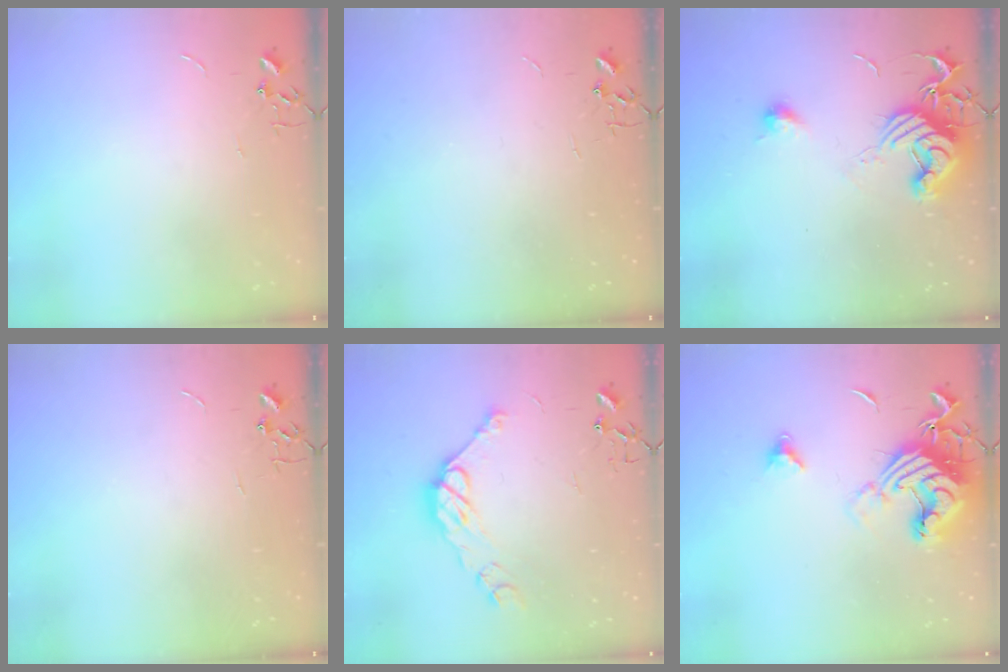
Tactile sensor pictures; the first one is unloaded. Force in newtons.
{"total": 0.0}
{"total": 14.2, "press": 14.2, "slide": 0.8}
{"total": 0.0}
{"total": 11.4, "press": 11.3, "slide": 0.7}
{"total": 16.2, "press": 16.1, "slide": 2.0}